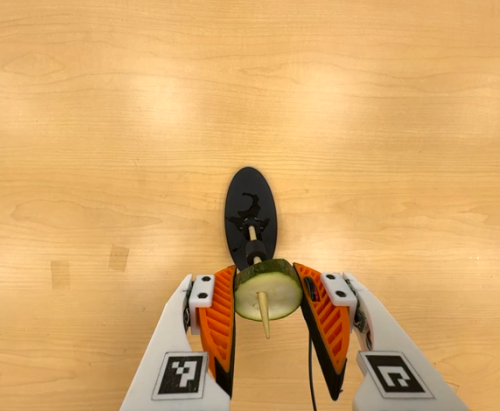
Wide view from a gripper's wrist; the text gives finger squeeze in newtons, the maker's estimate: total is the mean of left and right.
{"total": 11.4, "left": 11.1, "right": 11.8}